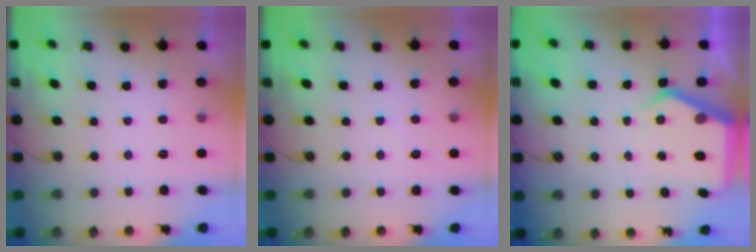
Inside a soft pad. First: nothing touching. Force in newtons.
{"total": 5.4, "press": 5.4, "slide": 0.4}
{"total": 5.8, "press": 5.8, "slide": 0.6}